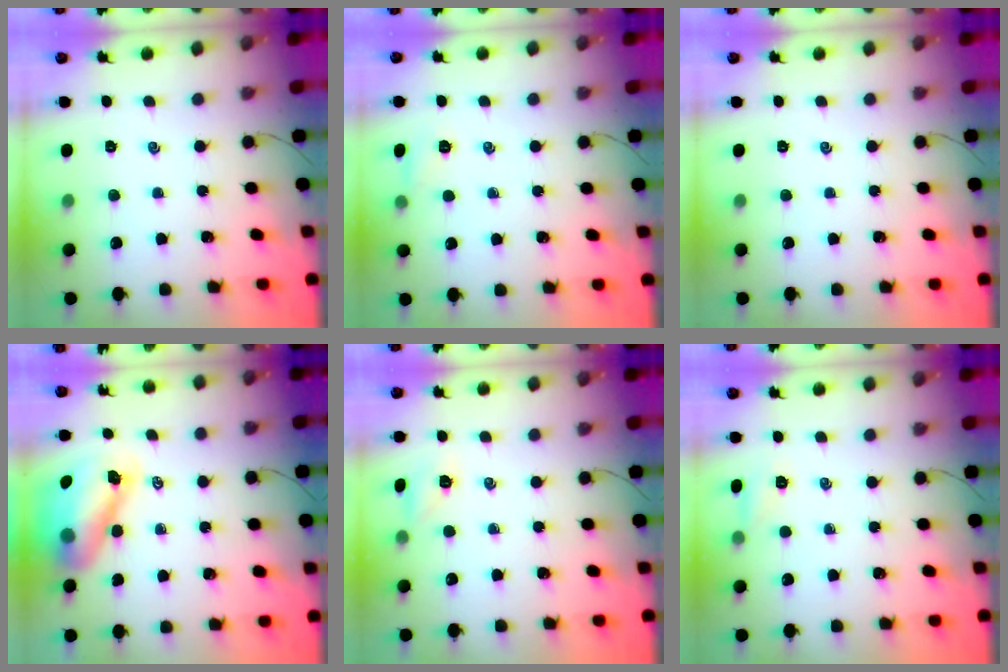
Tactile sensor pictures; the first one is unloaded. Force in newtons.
{"total": 5.2, "press": 5.0, "slide": 1.5}
{"total": 0.0}
{"total": 13.5, "press": 13.0, "slide": 3.8}
{"total": 5.8, "press": 5.6, "slide": 1.4}
{"total": 4.4, "press": 4.3, "slide": 1.1}